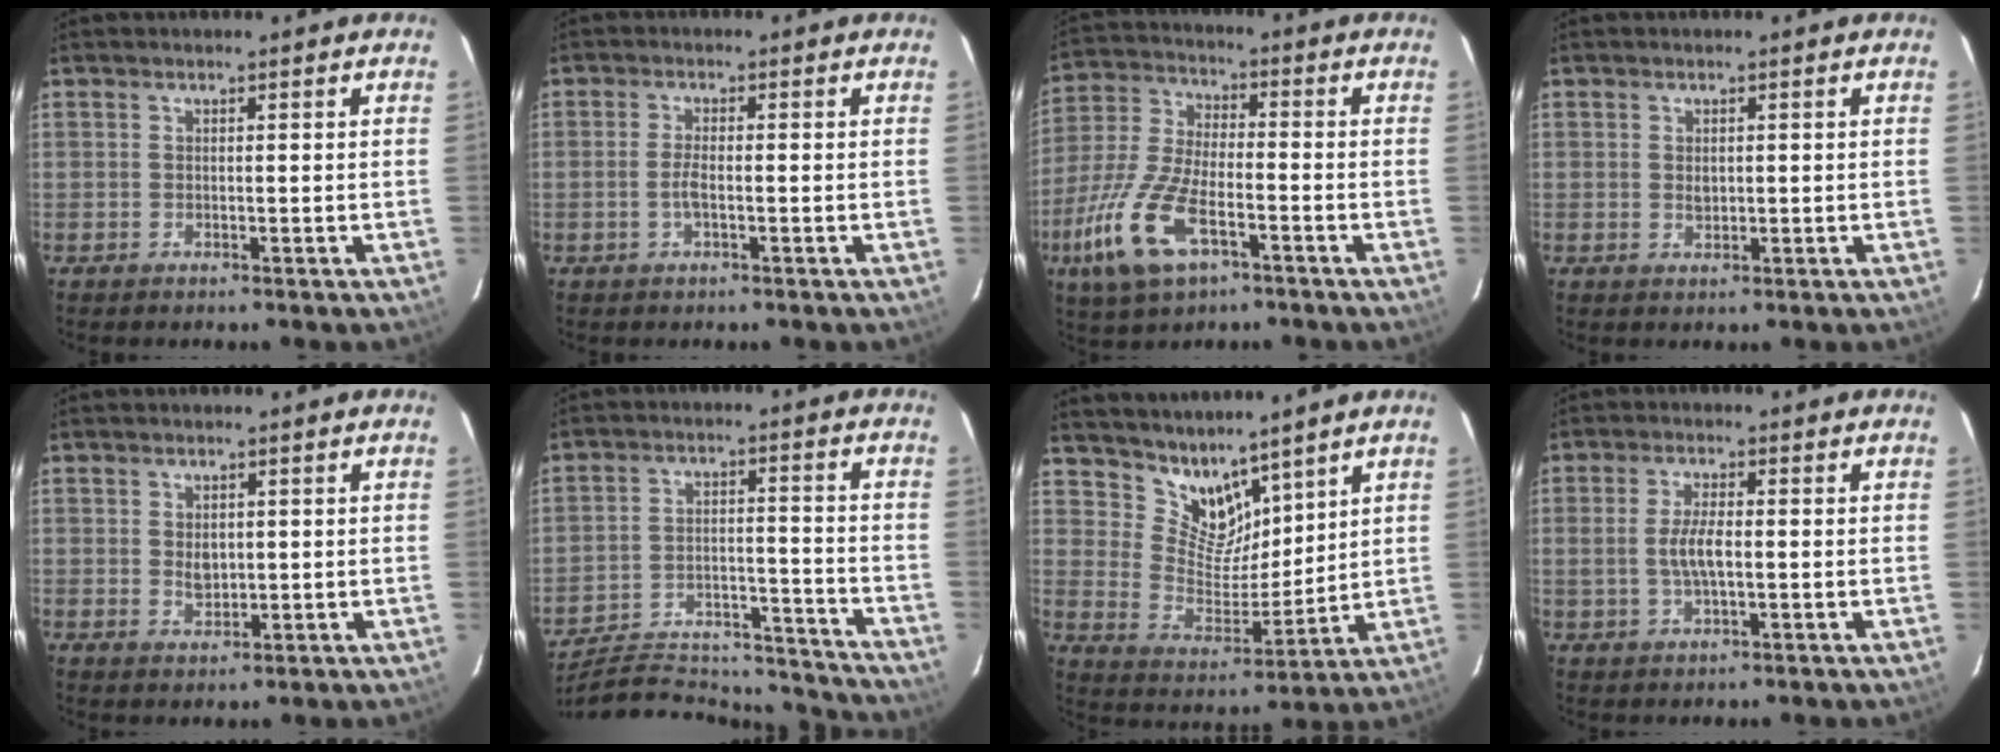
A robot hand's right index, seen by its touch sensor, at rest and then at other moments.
{"total": 2.5, "force": [-0.8, 0.6, 2.2], "torque": [-0.049, -0.001, -0.016]}
{"total": 14.9, "force": [-7.2, 6.4, 11.4], "torque": [-0.262, -0.018, -0.139]}
{"total": 1.5, "force": [0.1, 1.2, 0.9], "torque": [-0.015, -0.001, 0.003]}
{"total": 3.0, "force": [0.2, 2.2, 1.9], "torque": [-0.032, -0.002, 0.006]}
{"total": 23.8, "force": [-22.0, 6.0, 6.8], "torque": [-0.132, 0.020, -0.294]}
{"total": 9.8, "force": [8.1, 4.6, 3.0], "torque": [-0.052, -0.005, 0.161]}
{"total": 5.0, "force": [-0.4, 1.8, 4.7], "torque": [-0.091, 0.000, -0.005]}